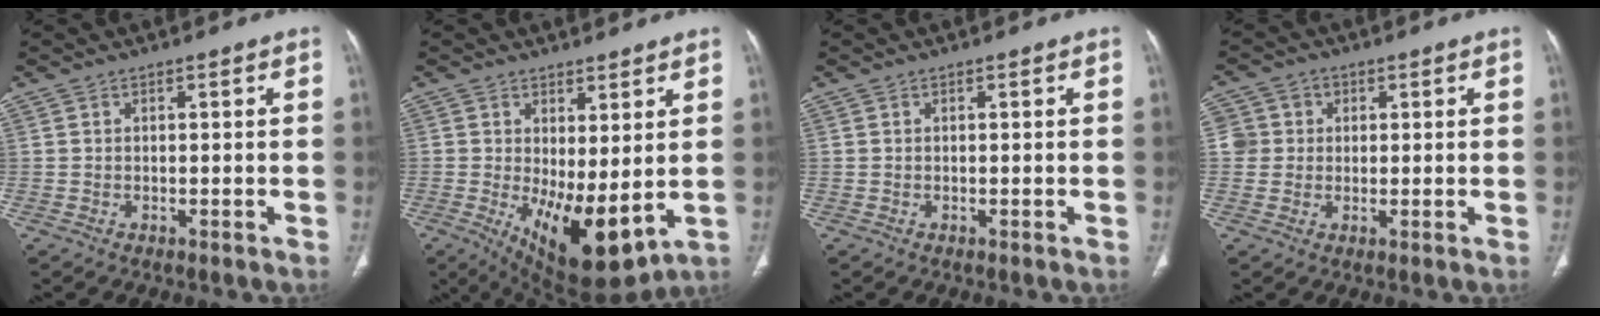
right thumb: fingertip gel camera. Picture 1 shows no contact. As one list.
[{"total": 13.0, "force": [-0.9, 5.4, 11.8], "torque": [-0.177, -0.027, 0.007]}, {"total": 0.0}, {"total": 5.1, "force": [0.9, 5.0, 0.8], "torque": [0.015, 0.008, 0.014]}]